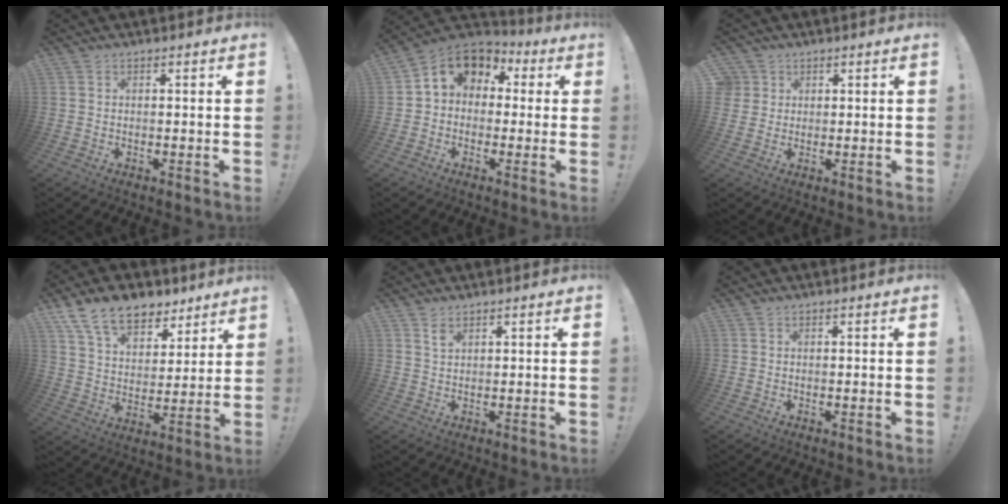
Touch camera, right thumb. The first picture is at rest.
{"total": 8.0, "force": [1.7, 6.7, 4.0], "torque": [-0.060, -0.002, 0.038]}
{"total": 3.2, "force": [1.2, 2.9, 0.4], "torque": [-0.008, -0.001, 0.024]}
{"total": 15.1, "force": [10.3, 8.8, 6.6], "torque": [-0.117, -0.065, 0.194]}
{"total": 2.1, "force": [1.5, 0.8, 1.2], "torque": [-0.018, -0.008, 0.025]}
{"total": 0.0}